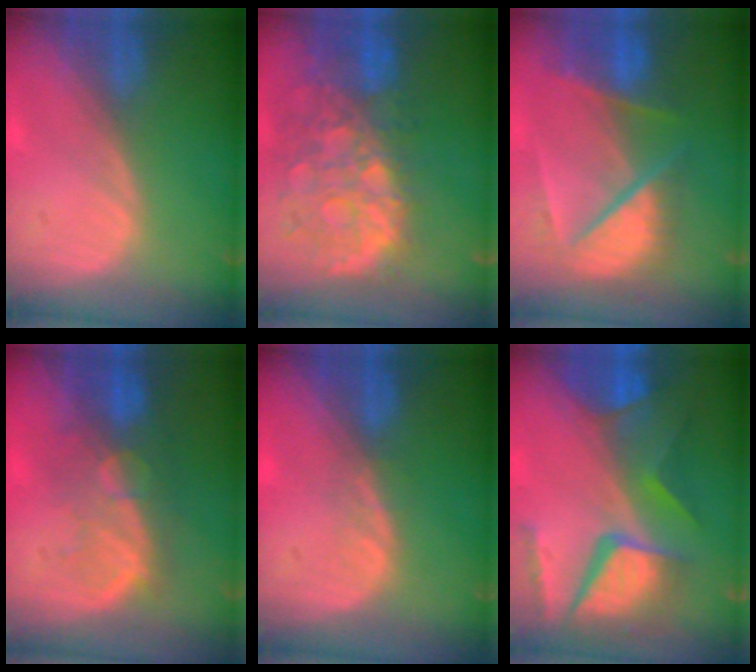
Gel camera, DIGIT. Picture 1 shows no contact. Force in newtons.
{"total": 12.3, "press": 10.2, "slide": 7.0}
{"total": 9.4, "press": 8.2, "slide": 4.6}
{"total": 10.0, "press": 8.5, "slide": 5.3}
{"total": 1.5, "press": 1.5, "slide": 0.2}
{"total": 11.6, "press": 9.7, "slide": 6.5}